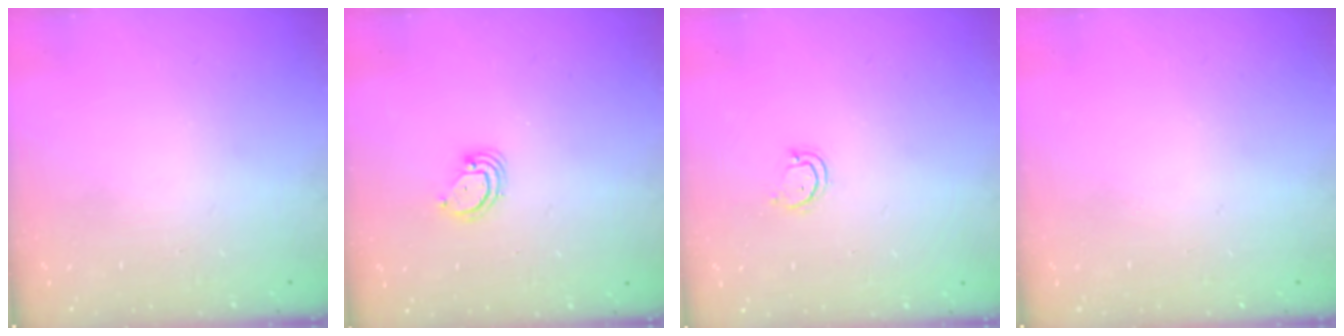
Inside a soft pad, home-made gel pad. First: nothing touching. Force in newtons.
{"total": 3.6, "press": 3.6, "slide": 0.2}
{"total": 2.7, "press": 2.6, "slide": 0.3}
{"total": 0.0}